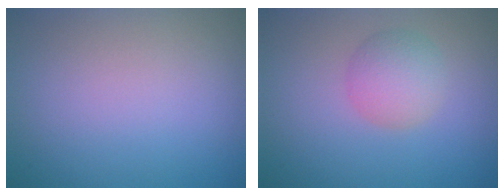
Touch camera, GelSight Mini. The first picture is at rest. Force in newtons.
{"total": 3.1, "press": 3.1, "slide": 0.0}